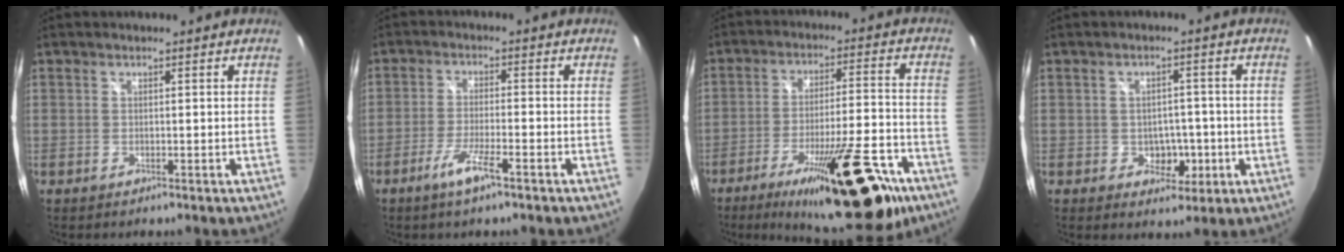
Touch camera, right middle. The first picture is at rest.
{"total": 5.8, "force": [-3.7, 0.4, 4.5], "torque": [-0.097, -0.011, -0.070]}
{"total": 23.0, "force": [-14.9, 6.0, 16.5], "torque": [-0.260, -0.034, -0.214]}
{"total": 5.4, "force": [-1.3, 4.2, 3.2], "torque": [-0.053, 0.000, -0.009]}